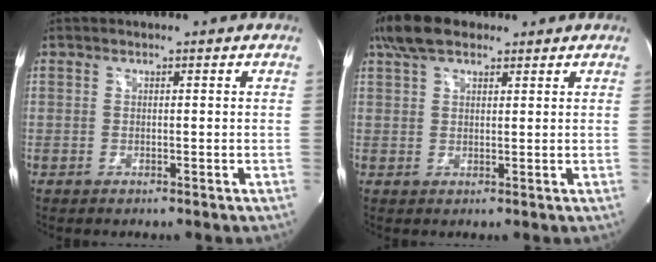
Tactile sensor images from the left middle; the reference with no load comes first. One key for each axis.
{"total": 6.5, "fx": 4.6, "fy": 2.7, "fz": 3.7, "tx": -0.082, "ty": 0.029, "tz": 0.088}